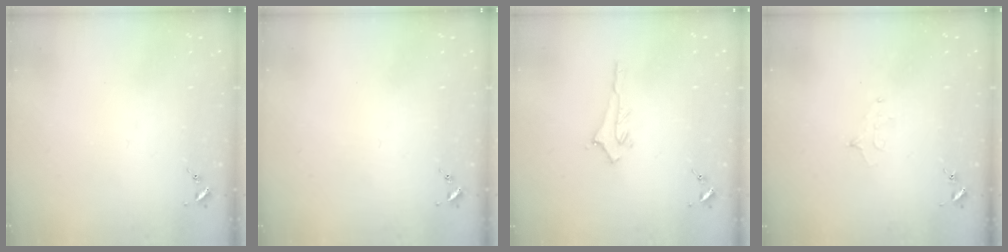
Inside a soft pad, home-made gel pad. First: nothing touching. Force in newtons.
{"total": 0.0}
{"total": 2.9, "press": 2.9, "slide": 0.3}
{"total": 5.8, "press": 5.7, "slide": 0.6}